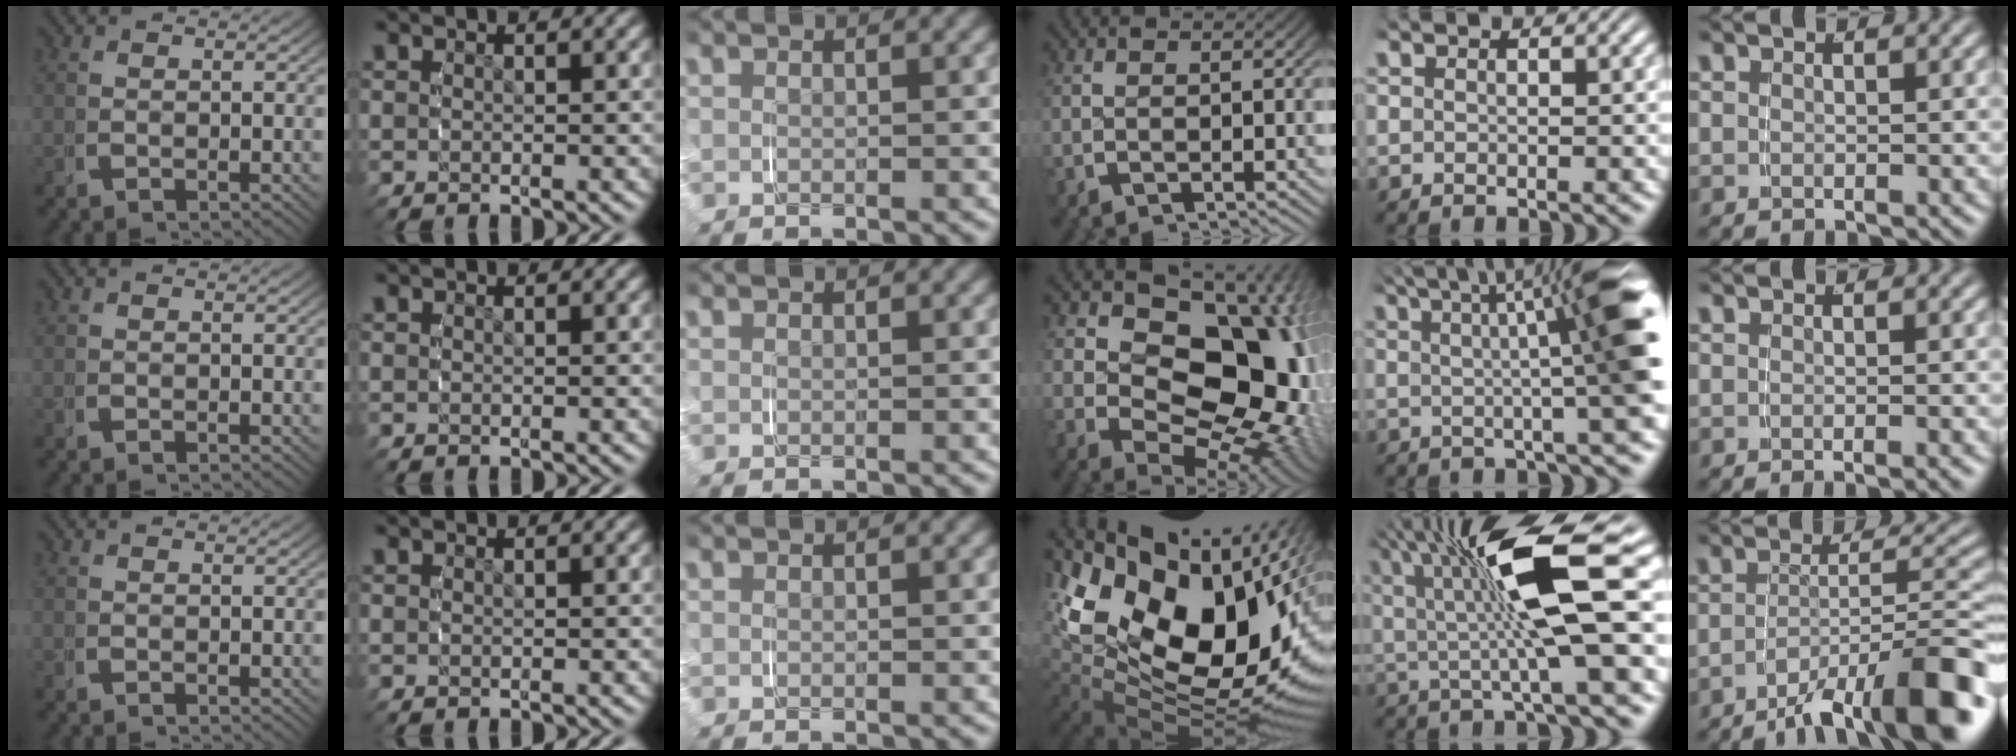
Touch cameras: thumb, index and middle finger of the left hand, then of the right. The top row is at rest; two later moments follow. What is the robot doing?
{"motion": "grasp_and_lifting", "object": "phone"}